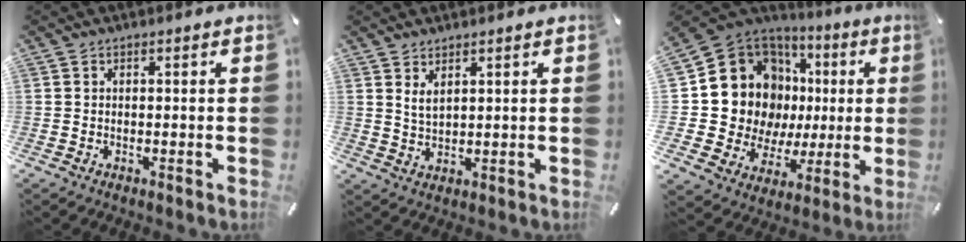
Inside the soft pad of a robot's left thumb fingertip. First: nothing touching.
{"total": 3.1, "force": [2.2, 1.1, 1.8], "torque": [-0.040, -0.005, 0.040]}
{"total": 17.5, "force": [3.1, 15.3, 7.8], "torque": [-0.138, -0.045, 0.081]}